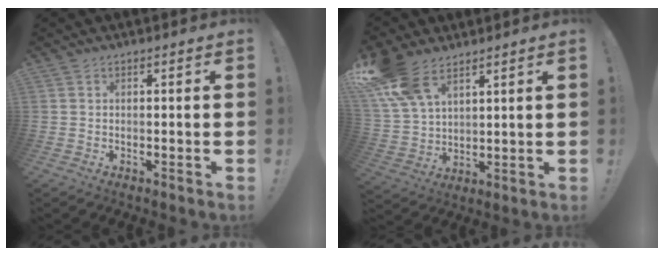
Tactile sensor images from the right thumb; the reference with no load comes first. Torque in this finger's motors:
{"motor_torque": [0.29, 0.73, 1.54, 1.23, 0.17]}